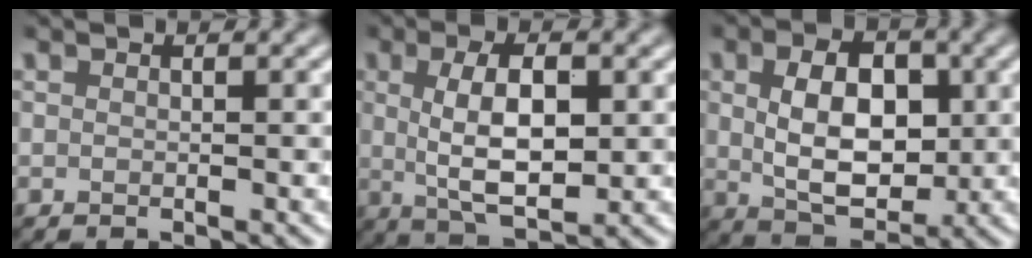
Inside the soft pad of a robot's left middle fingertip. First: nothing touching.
{"total": 6.1, "force": [0.7, 2.4, 5.5], "torque": [-0.101, -0.001, 0.016]}
{"total": 6.7, "force": [0.6, 4.3, 5.2], "torque": [-0.091, -0.002, 0.014]}